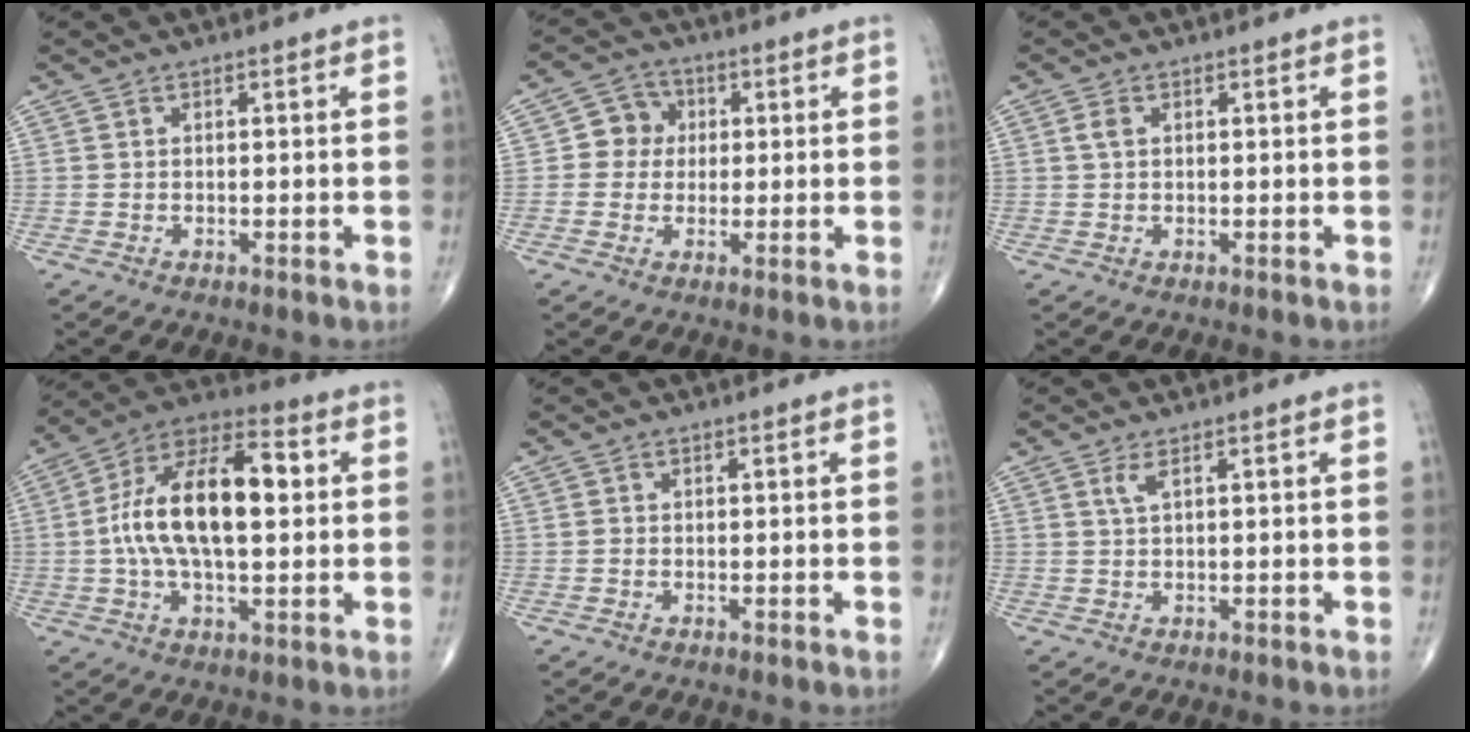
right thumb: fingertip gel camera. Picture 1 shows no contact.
{"total": 5.6, "force": [0.5, 5.2, 1.9], "torque": [0.001, 0.010, -0.002]}
{"total": 1.6, "force": [0.4, 1.0, 1.1], "torque": [-0.025, 0.005, 0.008]}
{"total": 19.1, "force": [1.6, 9.0, 16.7], "torque": [-0.292, 0.029, 0.020]}
{"total": 0.0}
{"total": 1.6, "force": [0.8, 0.2, 1.3], "torque": [-0.035, 0.000, 0.020]}